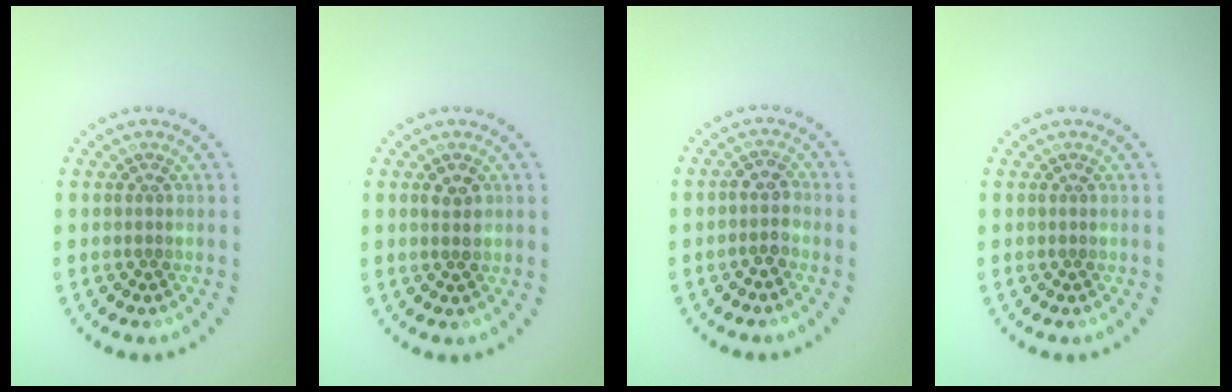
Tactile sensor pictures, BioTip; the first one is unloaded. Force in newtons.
{"total": 1.5, "press": 1.5, "slide": 0.2}
{"total": 1.9, "press": 1.7, "slide": 0.9}
{"total": 0.0}